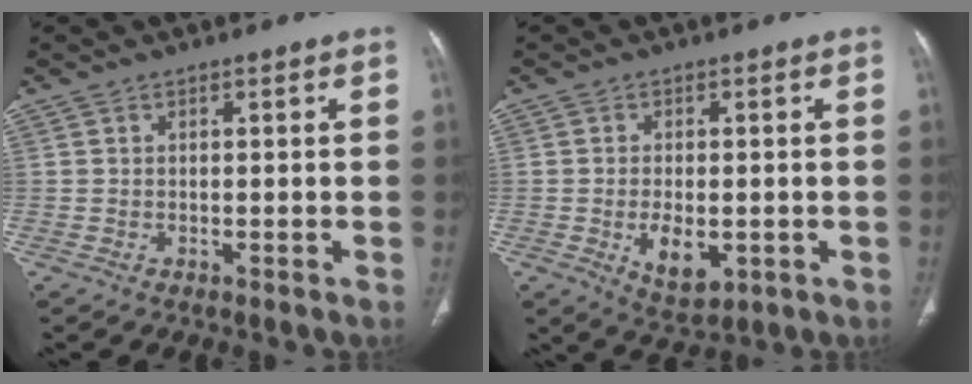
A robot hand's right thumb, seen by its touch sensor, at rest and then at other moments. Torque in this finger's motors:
{"motor_torque": [-0.20, 0.42, 0.00, -0.14, 0.05]}